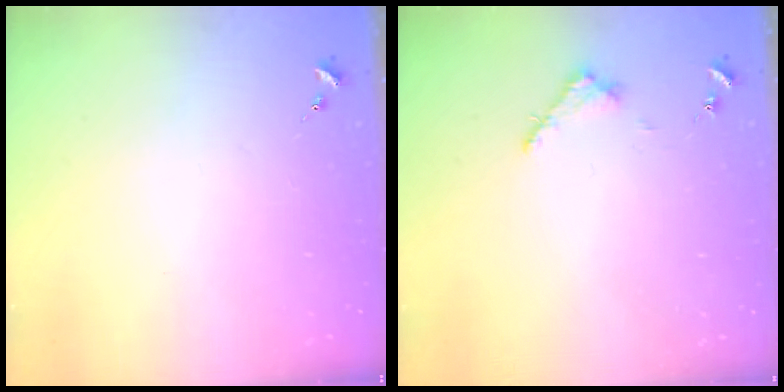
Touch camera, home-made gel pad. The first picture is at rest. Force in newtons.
{"total": 3.2, "press": 3.2, "slide": 0.4}